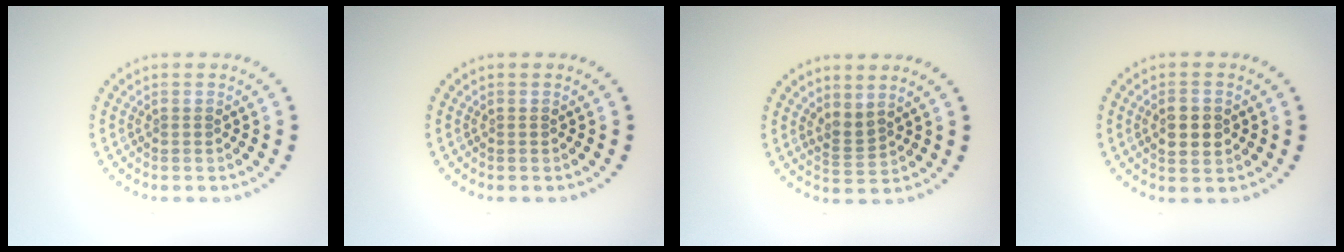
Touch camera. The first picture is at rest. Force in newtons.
{"total": 0.0}
{"total": 1.8, "press": 1.3, "slide": 1.1}
{"total": 2.7, "press": 2.7, "slide": 0.2}